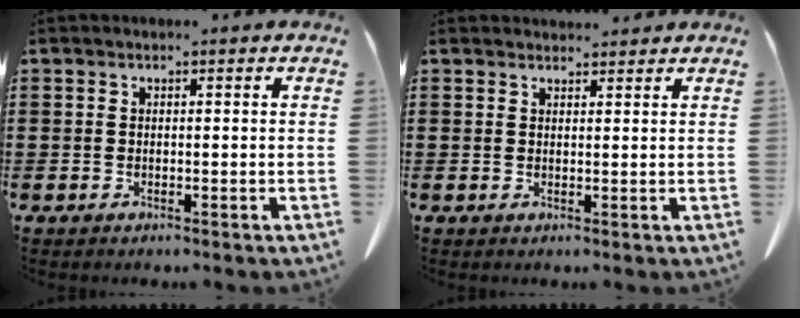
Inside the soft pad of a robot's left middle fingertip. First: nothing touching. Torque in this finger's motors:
{"motor_torque": [-1.09, 0.58, -0.19, -0.04]}